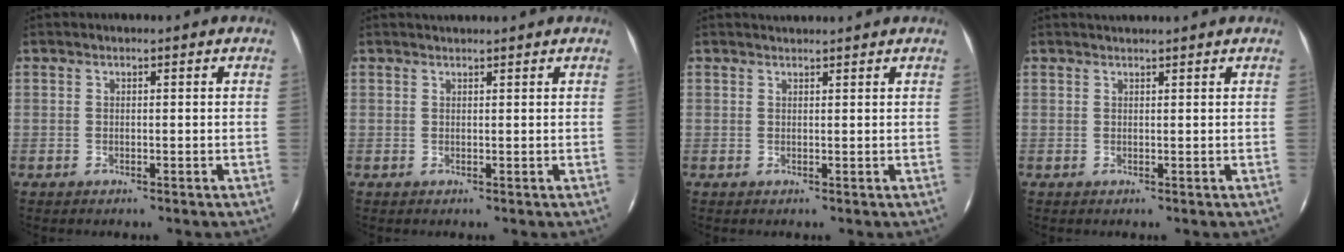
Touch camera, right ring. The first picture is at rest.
{"total": 1.0, "force": [1.0, -0.2, 0.2], "torque": [-0.011, -0.002, 0.015]}
{"total": 1.4, "force": [1.4, -0.1, 0.2], "torque": [-0.009, -0.001, 0.021]}
{"total": 1.5, "force": [1.5, -0.2, 0.4], "torque": [-0.015, -0.001, 0.019]}